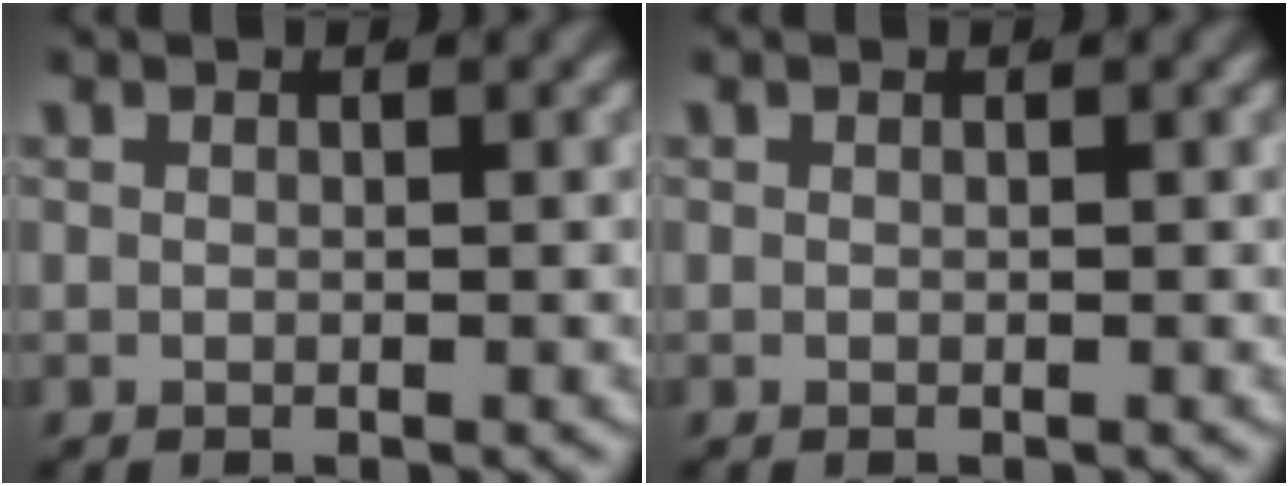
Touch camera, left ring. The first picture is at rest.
{"total": 0.0}